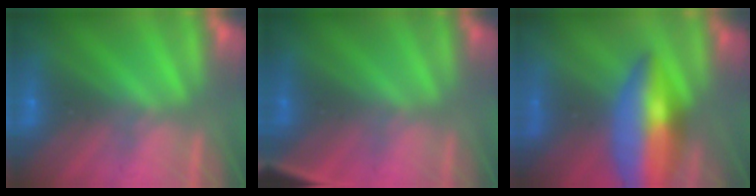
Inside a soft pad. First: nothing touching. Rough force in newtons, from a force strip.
{"total": 2.7}
{"total": 8.1}